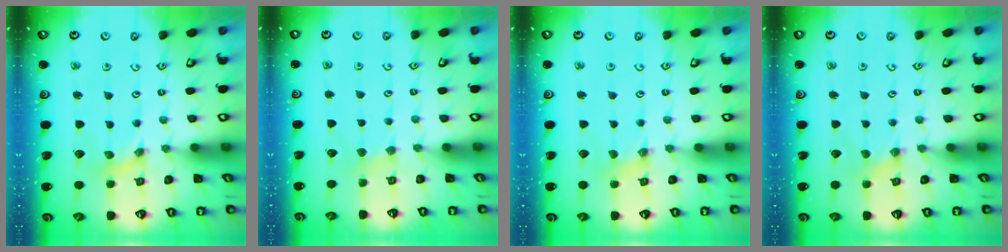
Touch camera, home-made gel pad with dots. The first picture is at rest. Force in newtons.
{"total": 2.1, "press": 2.1, "slide": 0.3}
{"total": 1.4, "press": 1.3, "slide": 0.2}
{"total": 0.0}